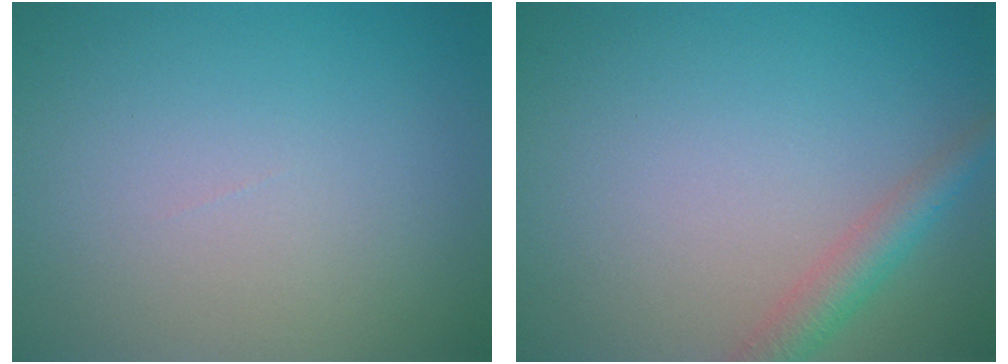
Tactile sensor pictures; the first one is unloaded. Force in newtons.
{"total": 2.7, "press": 2.7, "slide": 0.2}